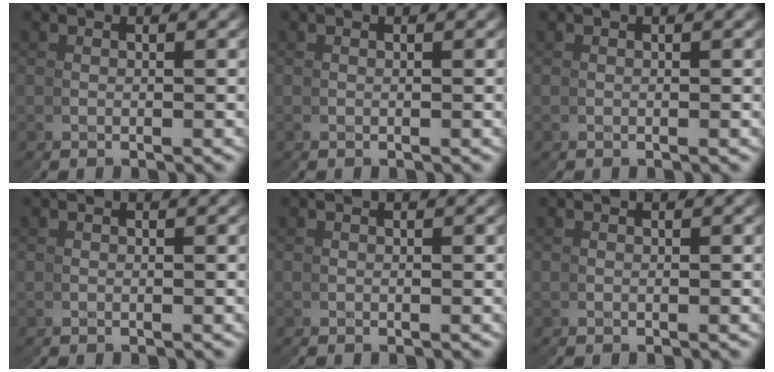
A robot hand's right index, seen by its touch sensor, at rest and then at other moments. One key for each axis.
{"total": 0.0}
{"total": 0.0}
{"total": 0.0}
{"total": 0.0}
{"total": 0.0}